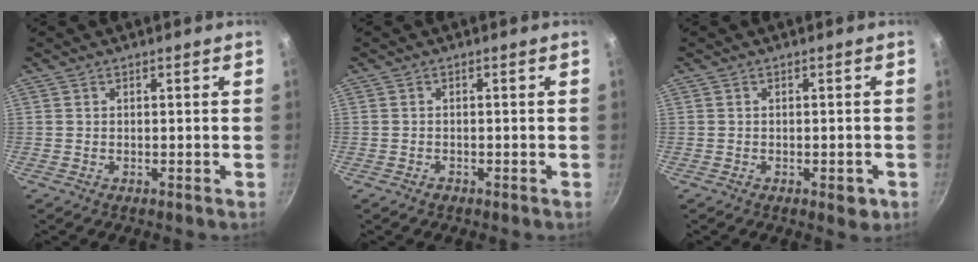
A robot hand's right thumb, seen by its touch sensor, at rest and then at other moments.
{"total": 0.7, "force": [-0.5, 0.4, 0.2], "torque": [-0.008, 0.007, -0.010]}
{"total": 2.9, "force": [-1.2, 1.4, 2.3], "torque": [-0.023, 0.006, -0.012]}